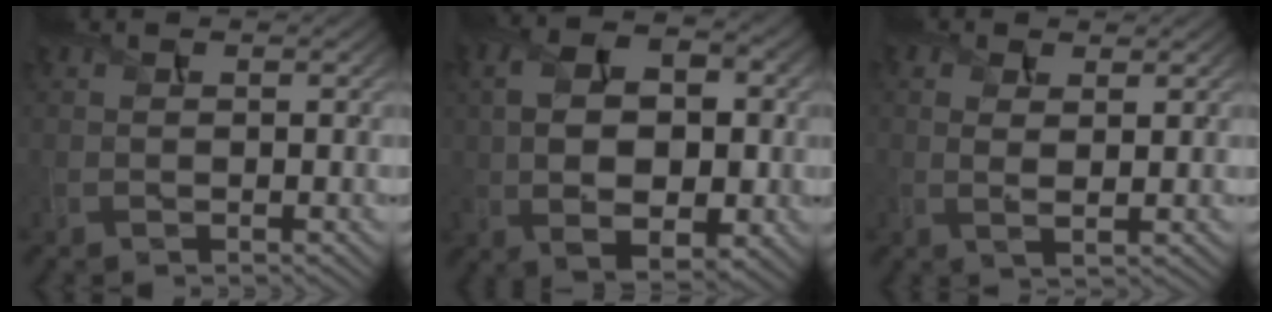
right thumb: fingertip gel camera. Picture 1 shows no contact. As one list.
[{"total": 11.4, "force": [0.5, 7.3, 8.7], "torque": [-0.174, -0.006, 0.018]}, {"total": 2.6, "force": [1.2, 1.1, 2.0], "torque": [-0.040, -0.006, 0.016]}]